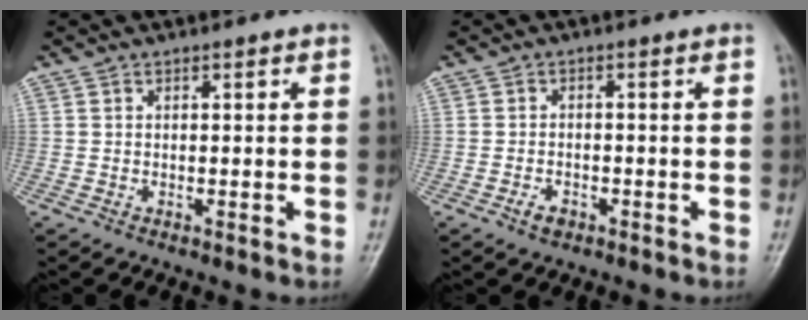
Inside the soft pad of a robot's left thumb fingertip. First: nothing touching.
{"total": 2.3, "force": [-1.3, 1.3, 1.4], "torque": [-0.024, 0.009, -0.020]}